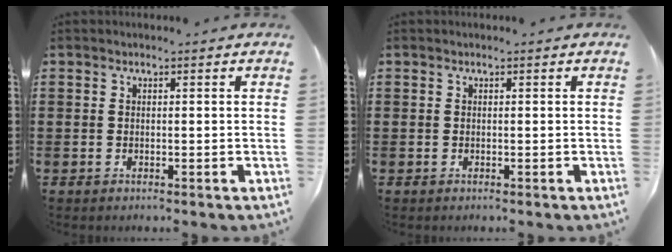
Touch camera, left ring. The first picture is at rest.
{"total": 0.0}